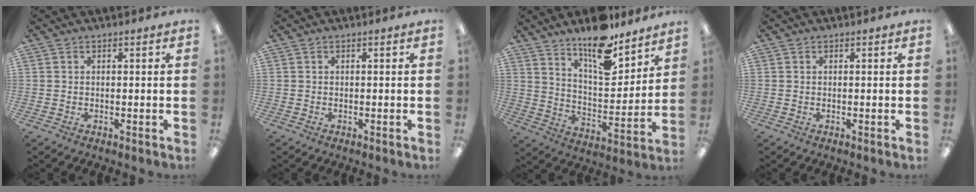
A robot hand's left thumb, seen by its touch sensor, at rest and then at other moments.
{"total": 0.0}
{"total": 14.2, "force": [11.6, 4.9, 6.7], "torque": [-0.103, -0.083, 0.203]}
{"total": 0.0}